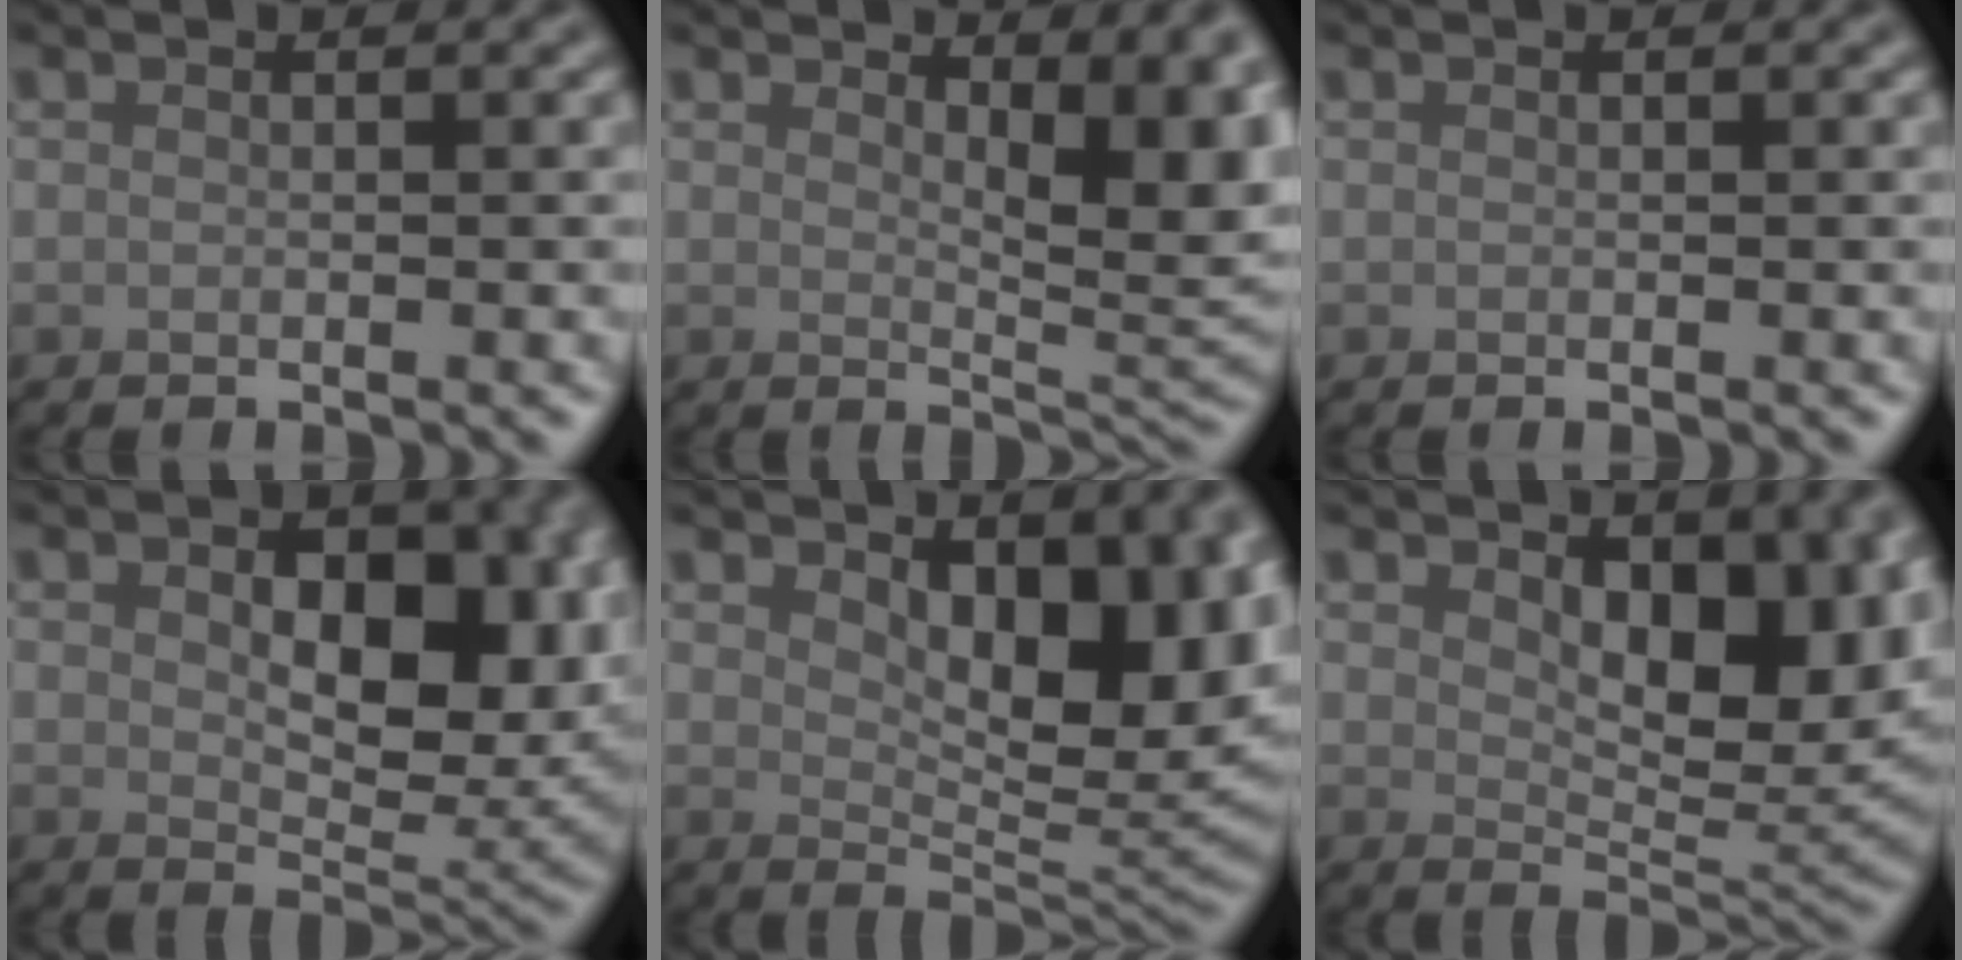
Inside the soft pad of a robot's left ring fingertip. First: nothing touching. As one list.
[{"total": 6.0, "force": [2.1, 2.7, 5.0], "torque": [-0.063, -0.013, 0.035]}, {"total": 0.0}, {"total": 10.7, "force": [1.9, 6.2, 8.5], "torque": [-0.121, -0.013, 0.037]}, {"total": 9.6, "force": [3.0, 4.9, 7.7], "torque": [-0.110, -0.014, 0.049]}, {"total": 8.7, "force": [2.7, 4.6, 6.9], "torque": [-0.103, -0.018, 0.047]}]